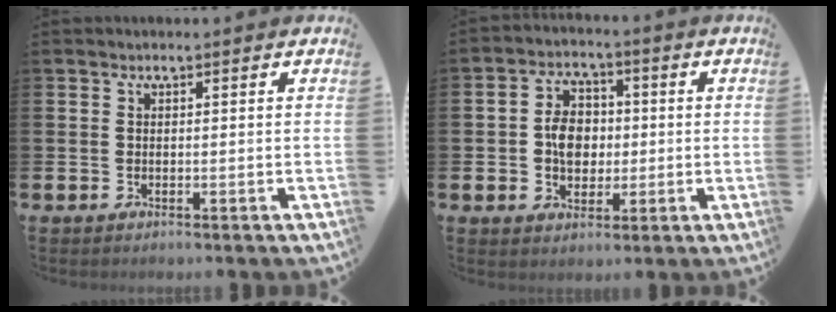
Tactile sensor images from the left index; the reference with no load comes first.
{"total": 5.6, "force": [0.1, 4.4, 3.4], "torque": [-0.061, 0.012, -0.005]}